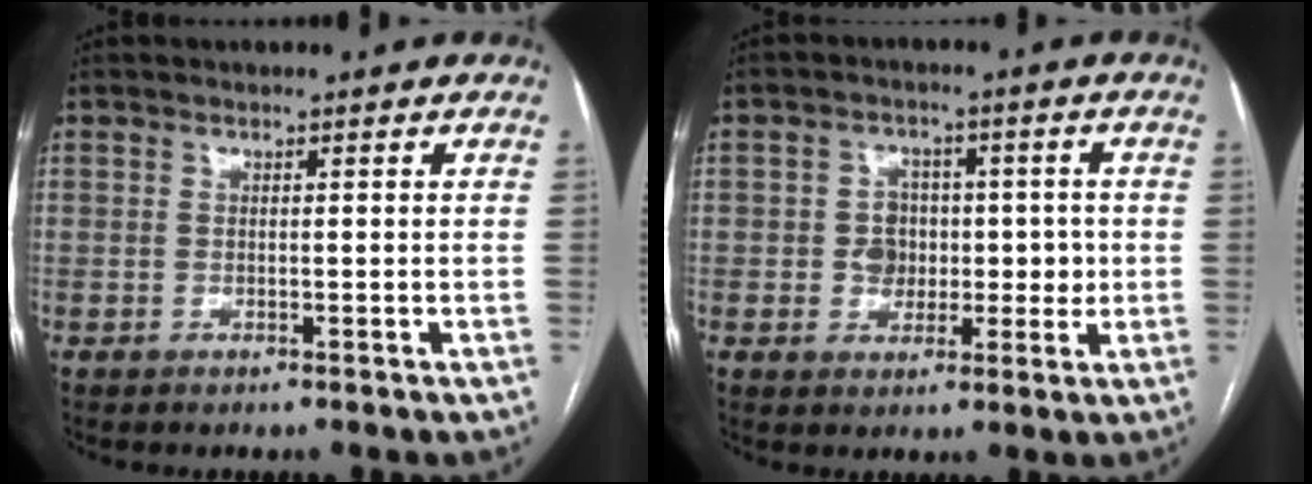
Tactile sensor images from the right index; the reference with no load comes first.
{"total": 5.5, "force": [-0.1, 4.9, 2.5], "torque": [-0.023, 0.019, 0.003]}